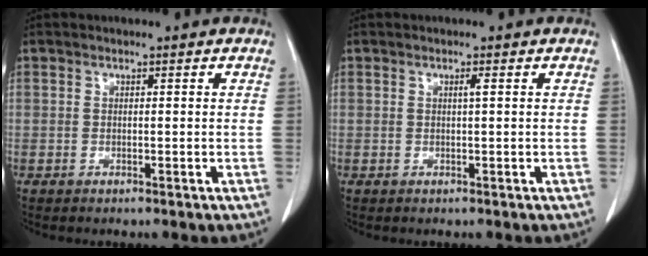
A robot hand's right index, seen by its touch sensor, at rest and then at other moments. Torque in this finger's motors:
{"motor_torque": [0.32, -0.19, 0.02, 0.02]}